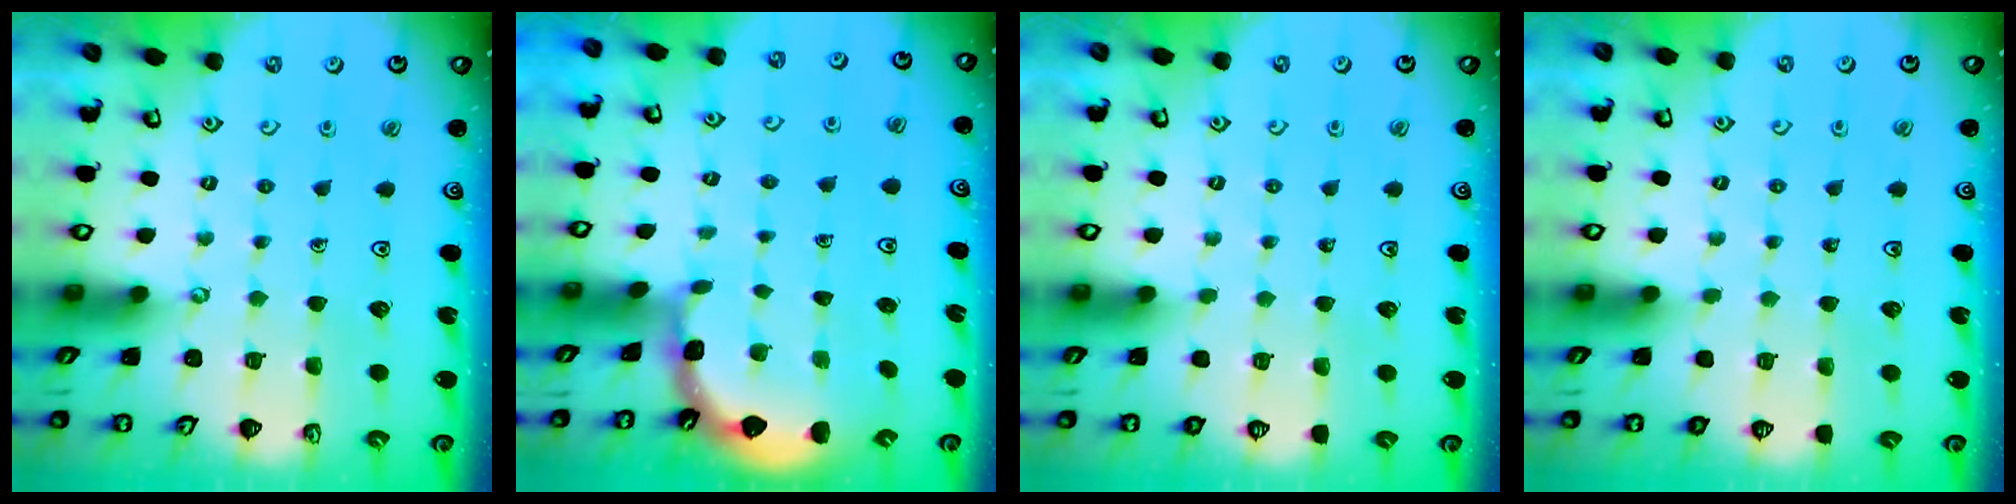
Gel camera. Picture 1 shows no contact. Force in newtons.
{"total": 1.4, "press": 1.4, "slide": 0.1}
{"total": 0.0}
{"total": 0.0}